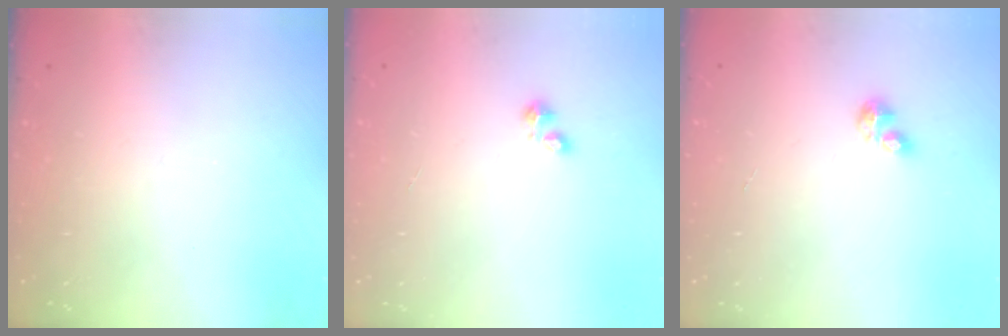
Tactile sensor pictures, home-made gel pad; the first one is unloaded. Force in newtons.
{"total": 1.9, "press": 1.8, "slide": 0.2}
{"total": 3.4, "press": 3.4, "slide": 0.3}